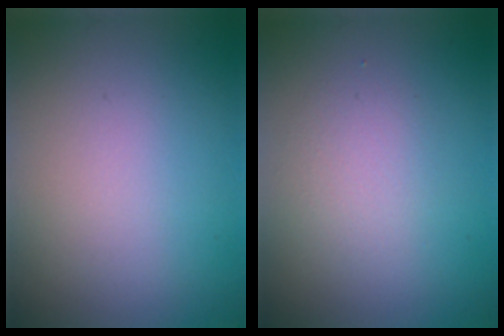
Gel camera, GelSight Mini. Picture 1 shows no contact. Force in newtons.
{"total": 1.9, "press": 1.9, "slide": 0.1}